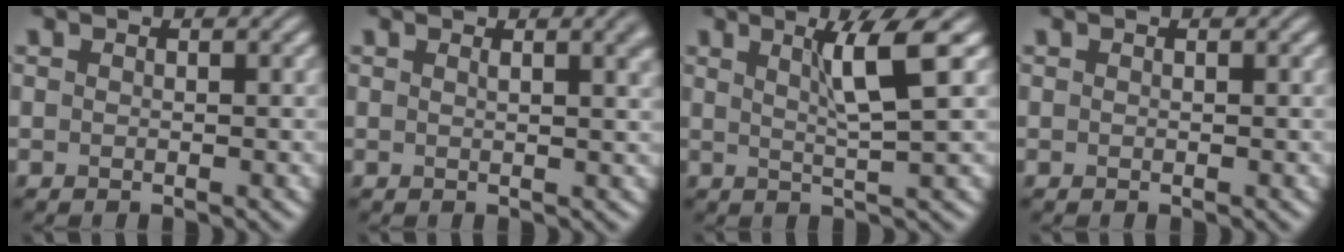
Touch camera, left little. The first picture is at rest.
{"total": 3.5, "force": [1.6, 1.4, 2.8], "torque": [-0.012, 0.009, 0.012]}
{"total": 4.4, "force": [1.6, 0.4, 4.0], "torque": [-0.063, -0.002, 0.030]}
{"total": 0.0}